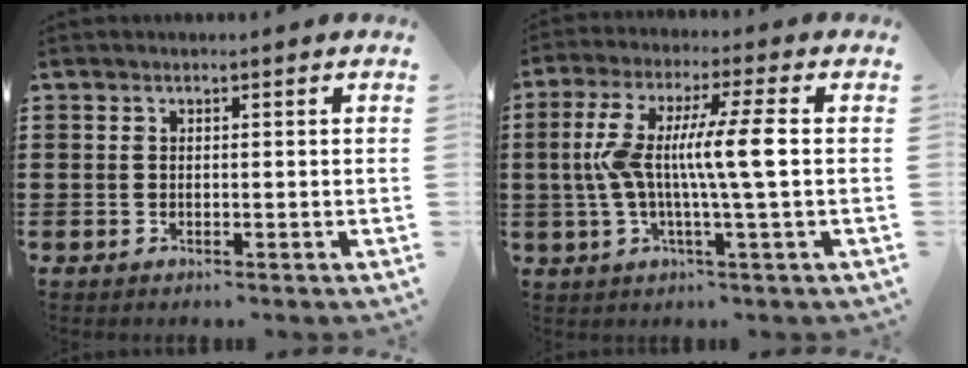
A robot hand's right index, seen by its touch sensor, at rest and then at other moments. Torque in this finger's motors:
{"motor_torque": [1.32, -0.82, 1.05, 0.21]}